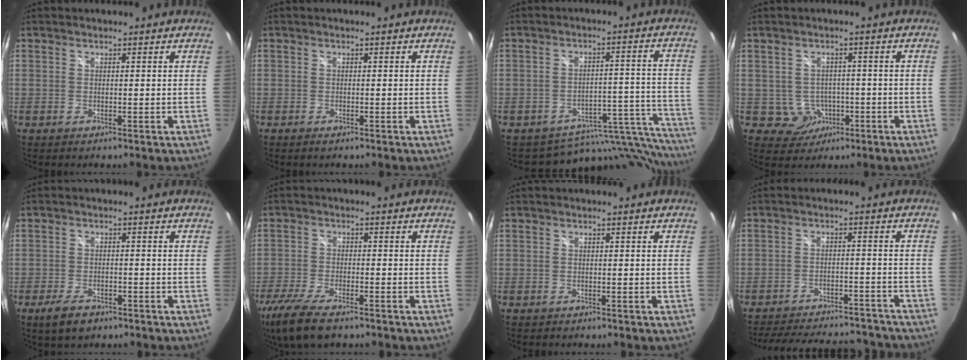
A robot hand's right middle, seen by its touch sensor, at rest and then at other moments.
{"total": 0.9, "force": [-0.6, 0.3, 0.5], "torque": [-0.009, -0.004, -0.012]}
{"total": 16.4, "force": [-15.5, 4.4, 2.8], "torque": [-0.017, 0.037, -0.201]}
{"total": 4.6, "force": [-1.4, 4.3, 0.7], "torque": [-0.027, 0.012, -0.007]}
{"total": 5.4, "force": [-3.7, 2.4, 3.2], "torque": [-0.079, -0.009, -0.061]}
{"total": 13.1, "force": [-9.5, 3.9, 8.0], "torque": [-0.188, -0.051, -0.172]}
{"total": 0.8, "force": [-0.7, 0.3, 0.2], "torque": [-0.008, -0.001, -0.009]}
{"total": 23.0, "force": [-20.3, 7.1, 8.2], "torque": [-0.171, 0.020, -0.249]}